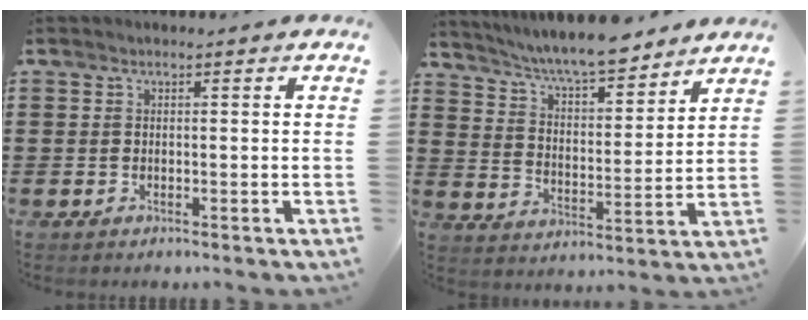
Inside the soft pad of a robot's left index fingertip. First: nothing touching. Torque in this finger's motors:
{"motor_torque": [2.14, 0.00, 0.40, 0.21]}